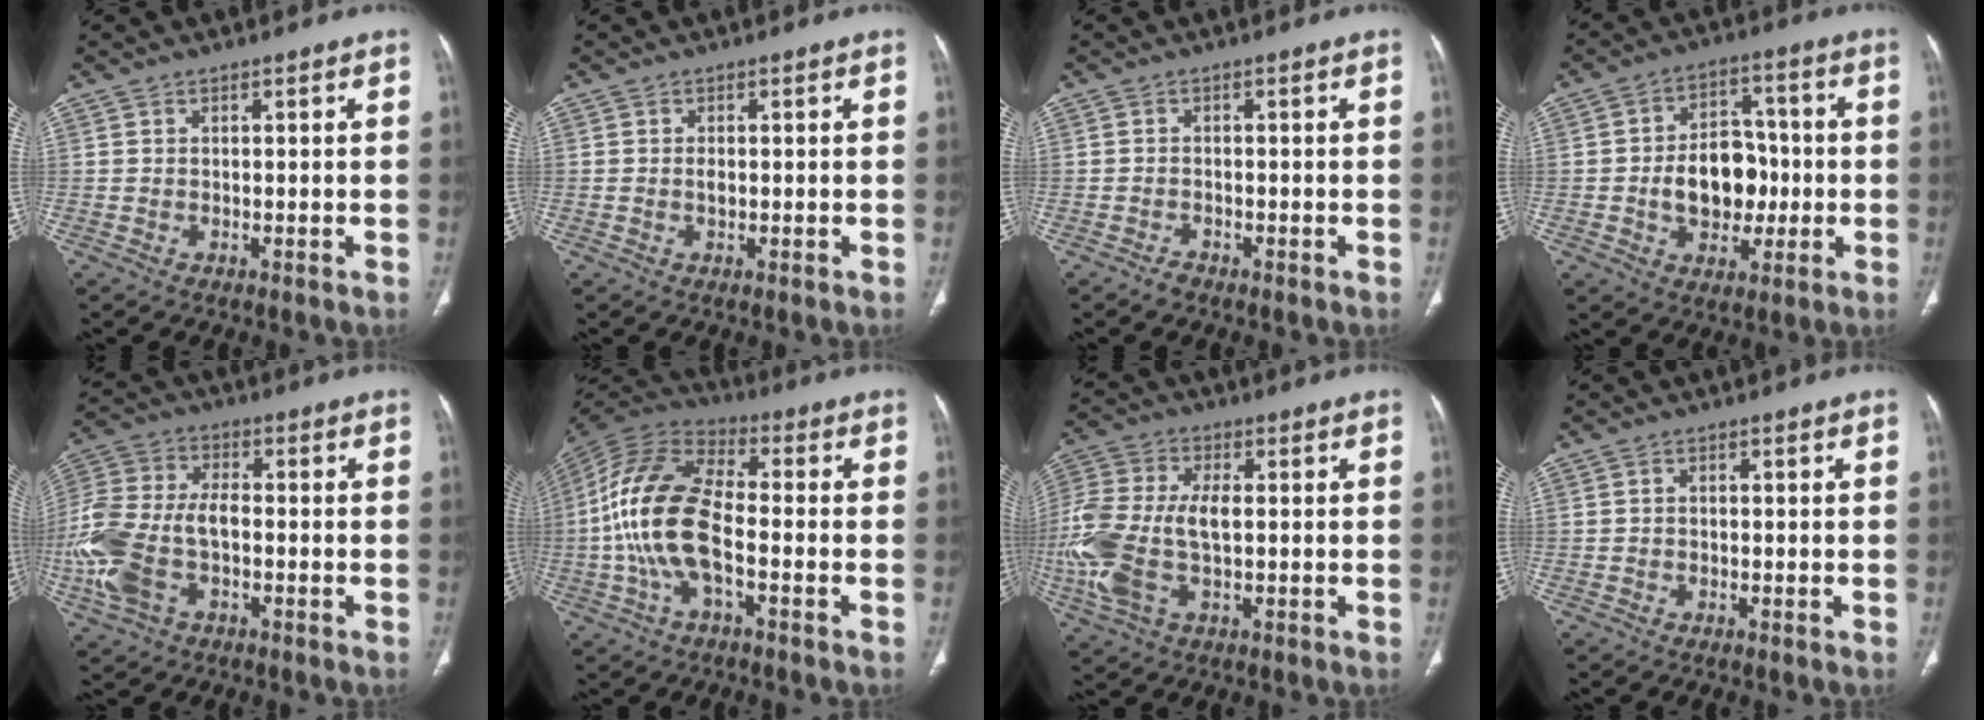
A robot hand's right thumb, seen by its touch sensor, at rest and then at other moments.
{"total": 1.1, "force": [-0.1, 0.6, 0.9], "torque": [-0.016, 0.000, -0.001]}
{"total": 1.3, "force": [-1.1, 0.7, 0.4], "torque": [-0.010, 0.004, -0.019]}
{"total": 12.5, "force": [-1.5, 9.1, 8.4], "torque": [-0.088, 0.031, -0.020]}
{"total": 16.4, "force": [-3.8, 9.7, 12.7], "torque": [-0.295, 0.020, -0.071]}
{"total": 16.6, "force": [-2.8, 7.7, 14.4], "torque": [-0.301, 0.034, -0.059]}
{"total": 15.8, "force": [-1.6, 8.5, 13.2], "torque": [-0.323, 0.006, -0.029]}
{"total": 0.6, "force": [-0.1, 0.4, 0.4], "torque": [-0.005, 0.002, -0.006]}